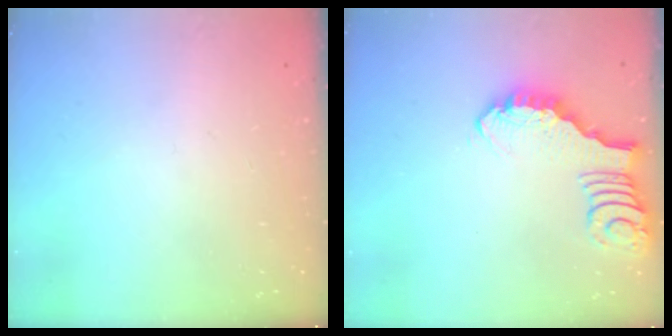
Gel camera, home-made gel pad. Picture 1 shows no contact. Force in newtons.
{"total": 2.9, "press": 2.9, "slide": 0.3}